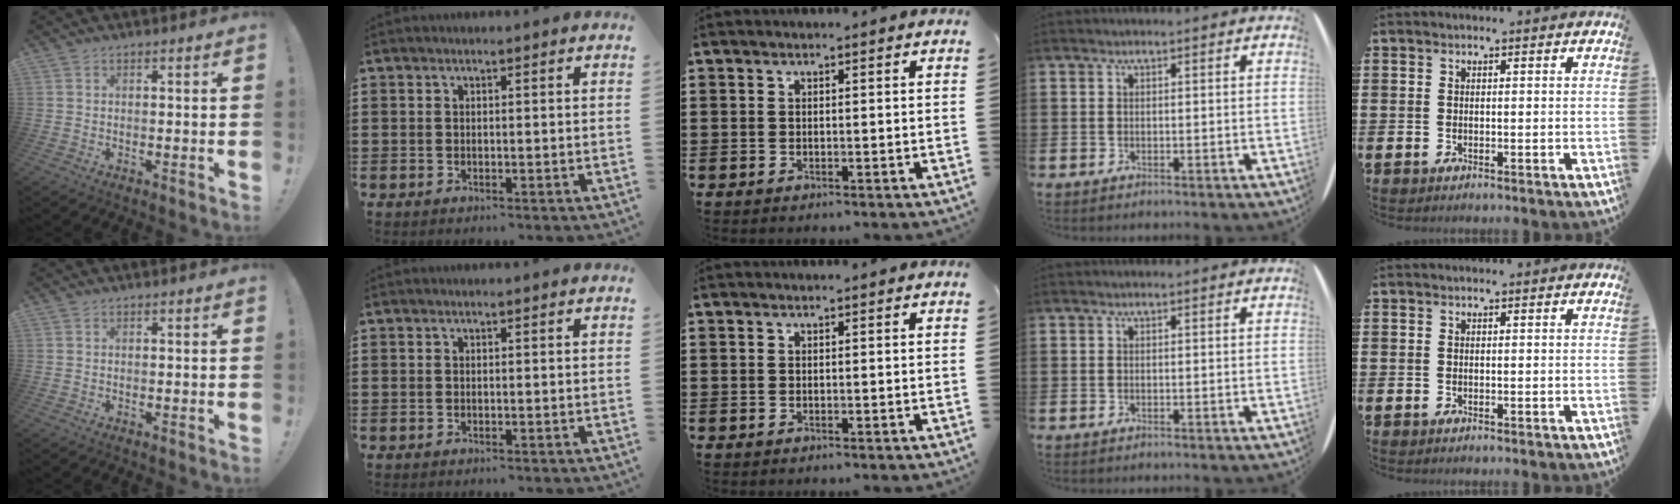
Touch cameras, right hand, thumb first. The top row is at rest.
{}